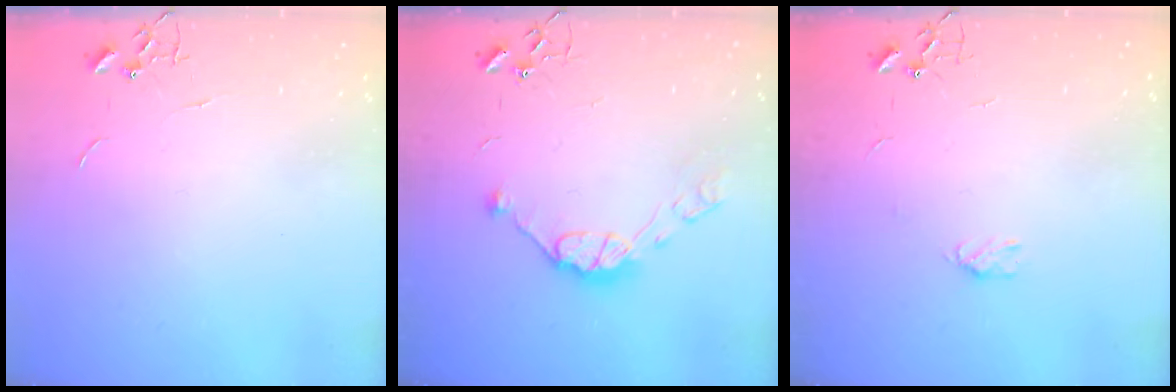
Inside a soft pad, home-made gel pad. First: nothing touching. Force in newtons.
{"total": 10.5, "press": 10.5, "slide": 0.7}
{"total": 2.5, "press": 2.5, "slide": 0.5}